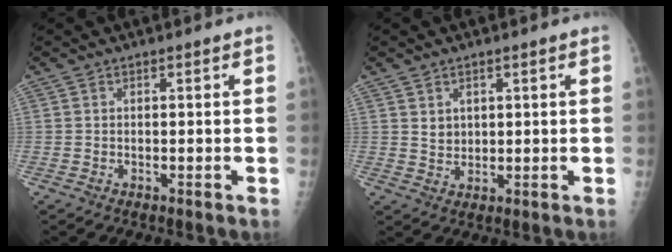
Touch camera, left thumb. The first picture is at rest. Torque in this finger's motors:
{"motor_torque": [-0.32, -0.12, 0.19, -0.06, -0.01]}